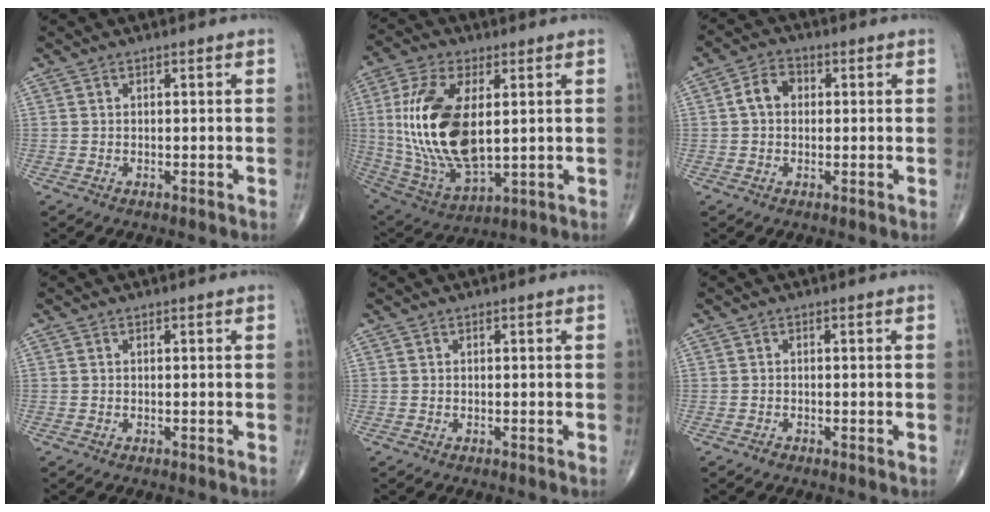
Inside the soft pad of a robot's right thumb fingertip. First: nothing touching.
{"total": 20.6, "force": [2.3, 10.2, 17.7], "torque": [-0.359, -0.018, 0.054]}
{"total": 4.7, "force": [0.4, 3.6, 3.1], "torque": [-0.049, 0.016, 0.000]}
{"total": 0.0}
{"total": 0.0}
{"total": 0.7, "force": [-0.4, 0.3, 0.5], "torque": [-0.007, -0.001, -0.010]}